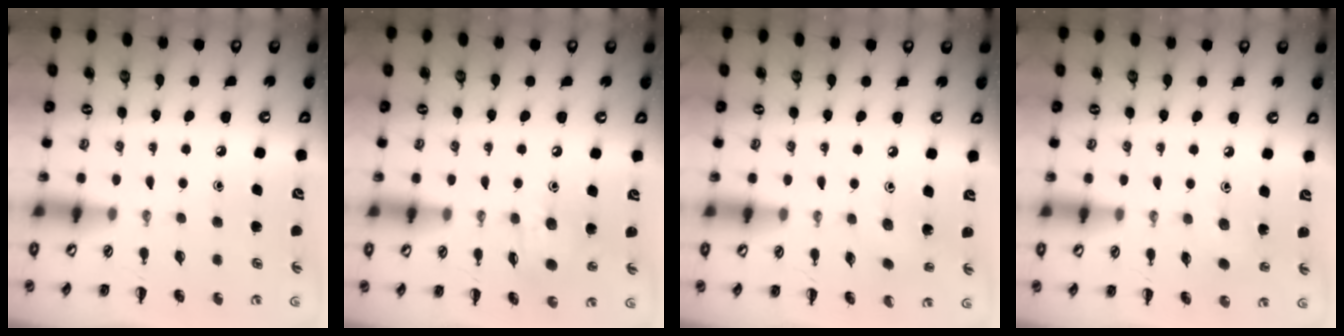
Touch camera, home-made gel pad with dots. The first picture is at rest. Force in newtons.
{"total": 7.4, "press": 7.3, "slide": 0.9}
{"total": 2.1, "press": 2.0, "slide": 0.6}
{"total": 2.5, "press": 2.4, "slide": 0.7}